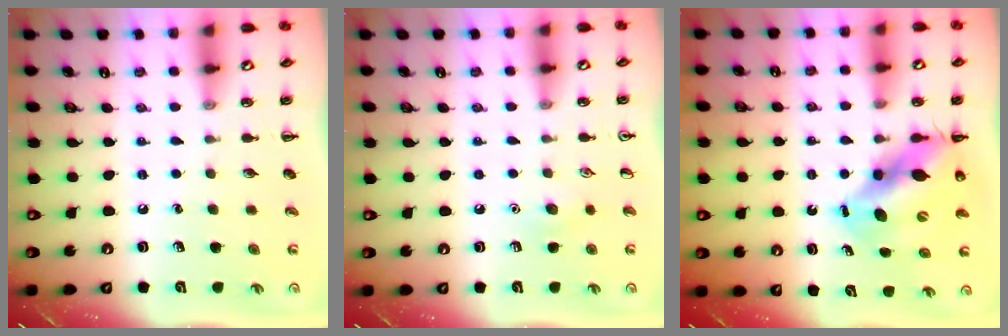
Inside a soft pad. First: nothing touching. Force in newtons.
{"total": 6.2, "press": 6.0, "slide": 1.7}
{"total": 12.1, "press": 11.6, "slide": 3.3}